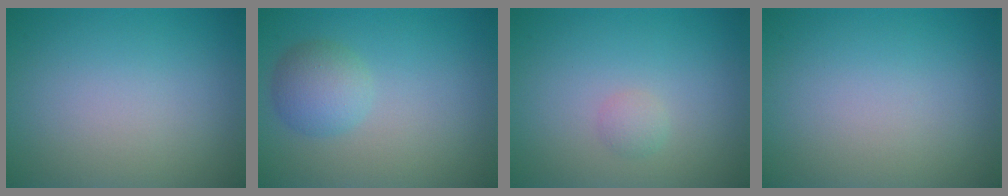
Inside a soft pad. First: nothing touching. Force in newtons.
{"total": 2.9, "press": 2.9, "slide": 0.1}
{"total": 0.9, "press": 0.9, "slide": 0.1}
{"total": 0.0}